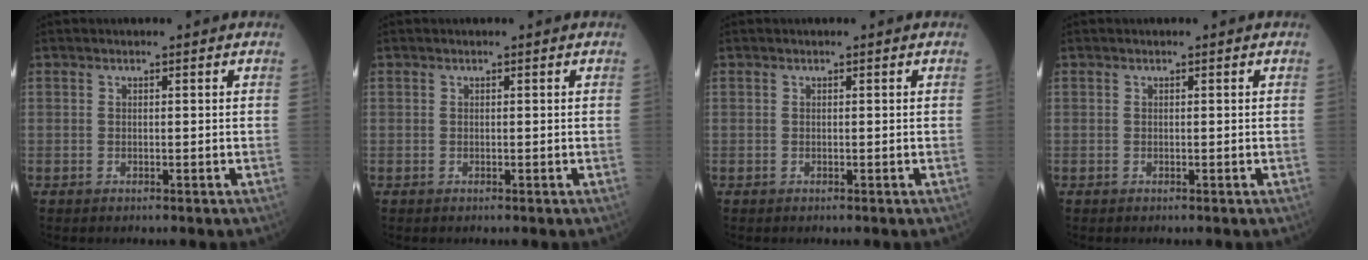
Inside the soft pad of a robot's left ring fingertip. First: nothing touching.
{"total": 0.0}
{"total": 0.0}
{"total": 0.0}